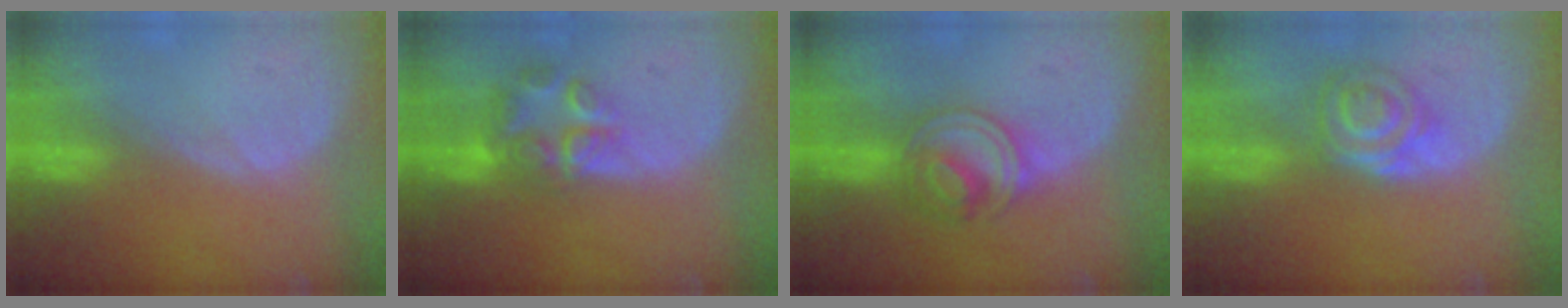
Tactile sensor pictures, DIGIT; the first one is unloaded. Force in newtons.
{"total": 7.0, "press": 5.9, "slide": 3.7}
{"total": 6.0, "press": 6.0, "slide": 0.5}
{"total": 5.5, "press": 5.3, "slide": 1.8}